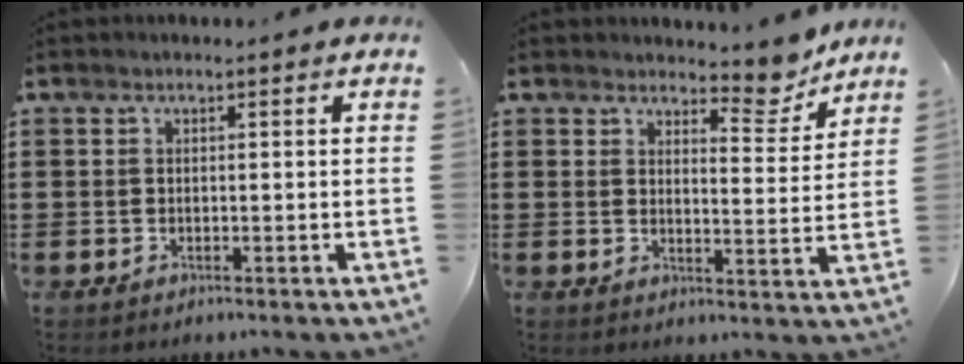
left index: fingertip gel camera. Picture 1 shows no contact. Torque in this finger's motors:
{"motor_torque": [0.41, -0.36, -0.01, 0.02]}